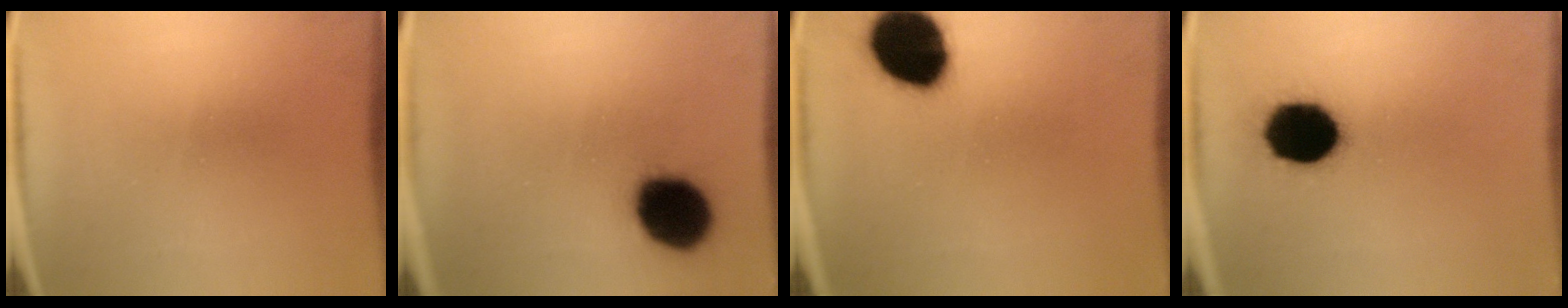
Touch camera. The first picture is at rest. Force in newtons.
{"total": 16.4}
{"total": 18.6}
{"total": 16.9}